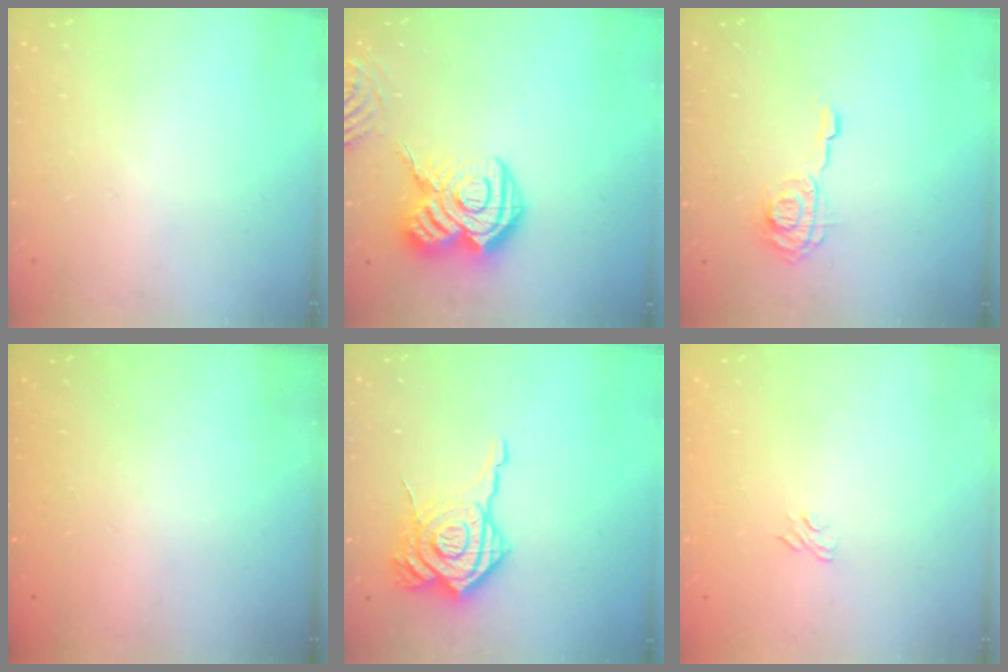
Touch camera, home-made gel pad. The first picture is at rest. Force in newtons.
{"total": 18.1, "press": 18.1, "slide": 1.7}
{"total": 9.5, "press": 9.4, "slide": 0.6}
{"total": 2.3, "press": 2.2, "slide": 0.7}
{"total": 19.3, "press": 19.2, "slide": 2.0}
{"total": 4.2, "press": 4.0, "slide": 1.1}